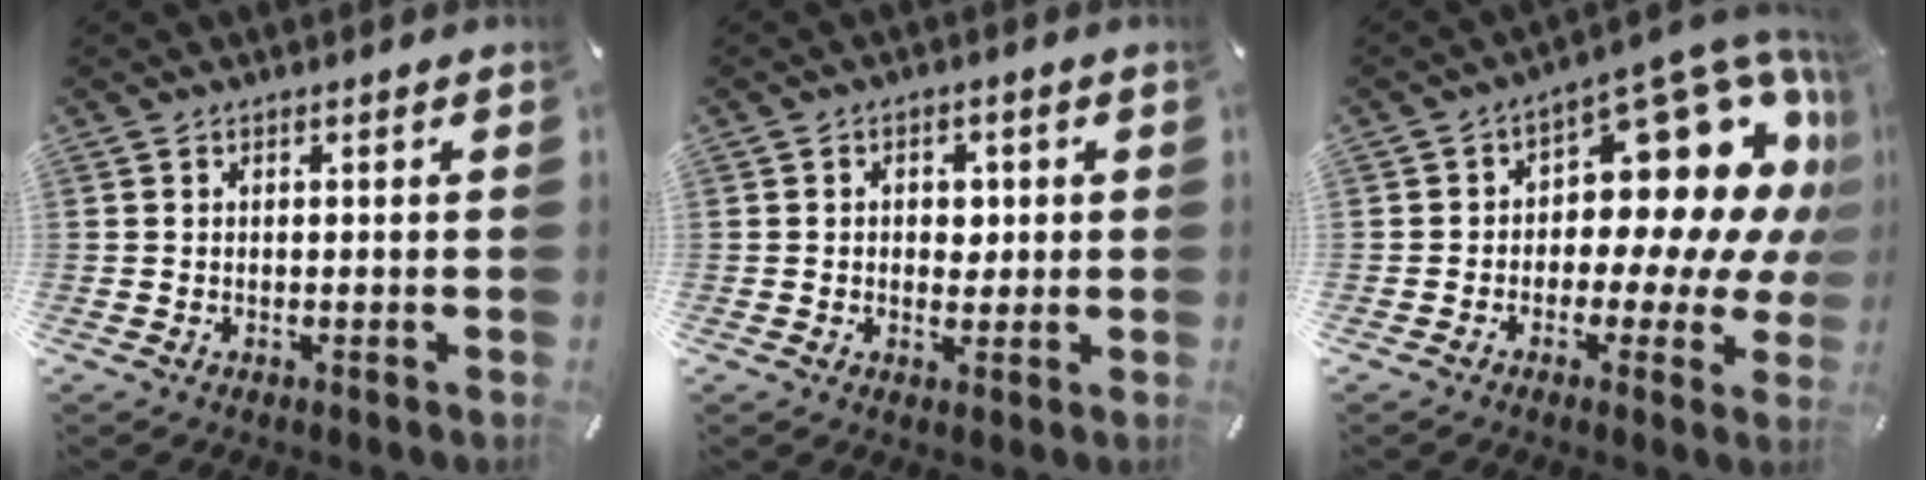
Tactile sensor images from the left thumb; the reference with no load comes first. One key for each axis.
{"total": 3.9, "fx": 0.0, "fy": 3.2, "fz": 2.3, "tx": -0.024, "ty": -0.002, "tz": -0.008}
{"total": 16.4, "fx": 6.8, "fy": 9.3, "fz": 11.7, "tx": -0.143, "ty": -0.077, "tz": 0.111}